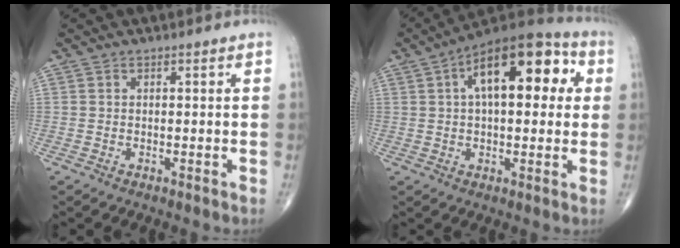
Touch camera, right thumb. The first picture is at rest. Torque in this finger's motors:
{"motor_torque": [0.92, 4.09, 1.63, 0.15, 0.12]}